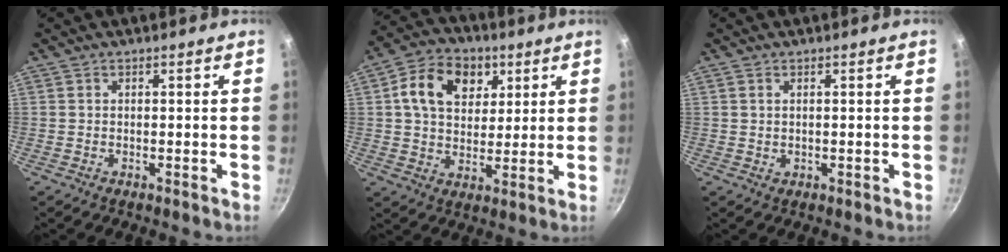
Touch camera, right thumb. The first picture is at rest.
{"total": 13.2, "force": [4.5, 9.8, 7.7], "torque": [-0.106, -0.001, 0.065]}
{"total": 0.8, "force": [0.3, 0.4, 0.6], "torque": [-0.008, 0.000, 0.006]}